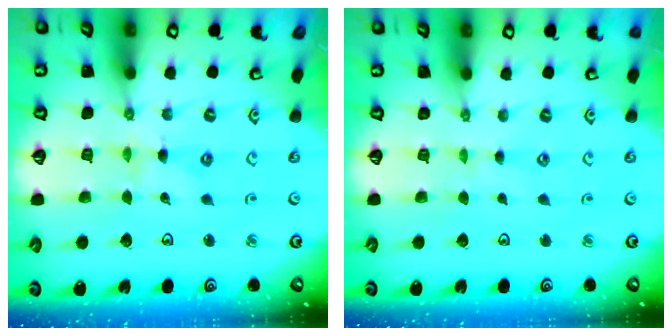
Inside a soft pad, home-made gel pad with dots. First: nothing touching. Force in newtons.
{"total": 0.0}